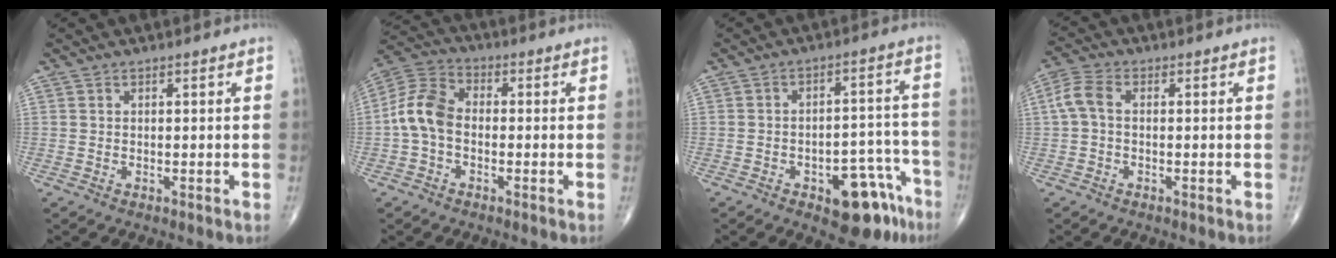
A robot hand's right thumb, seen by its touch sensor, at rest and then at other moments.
{"total": 8.7, "force": [-1.2, 5.9, 6.3], "torque": [-0.122, 0.026, -0.038]}
{"total": 12.4, "force": [-7.0, 5.9, 8.4], "torque": [-0.072, 0.056, -0.086]}
{"total": 4.5, "force": [0.1, 2.7, 3.6], "torque": [-0.085, 0.014, -0.006]}